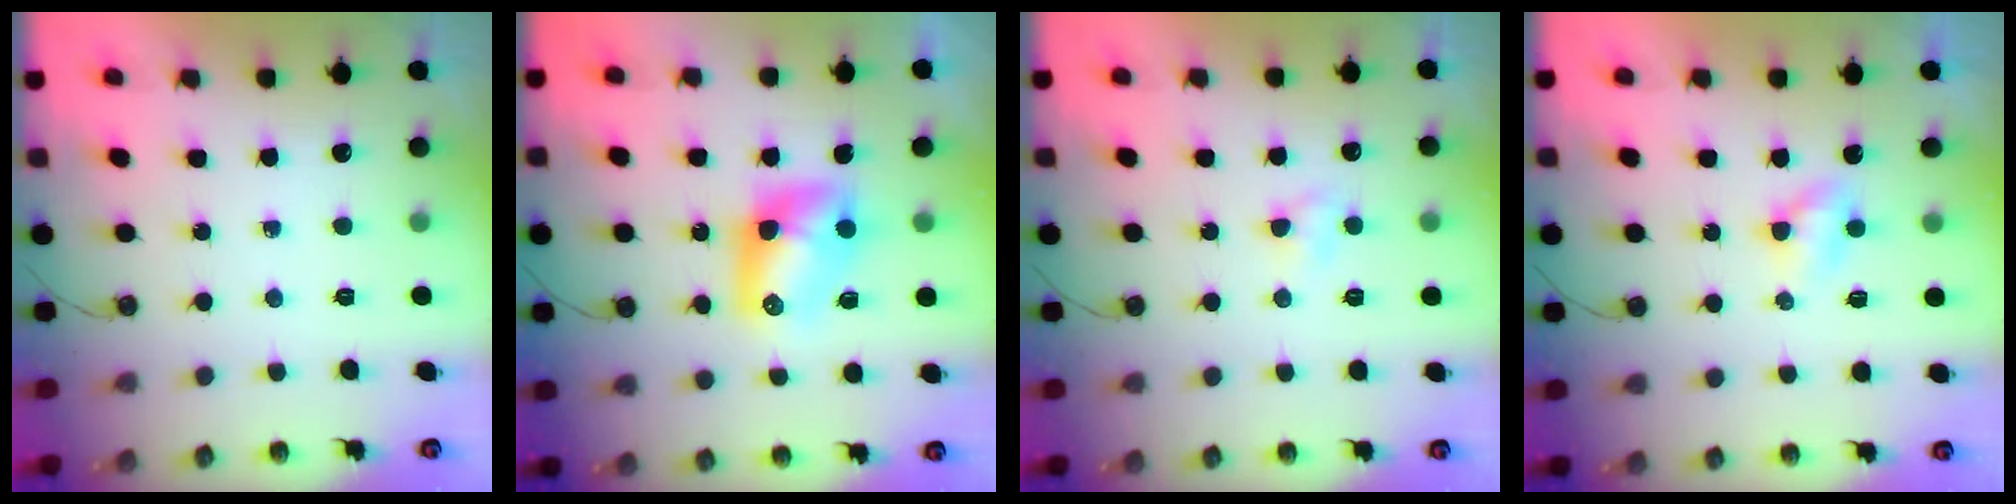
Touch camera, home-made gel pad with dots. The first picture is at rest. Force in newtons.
{"total": 8.8, "press": 8.8, "slide": 0.8}
{"total": 3.2, "press": 3.2, "slide": 0.4}
{"total": 3.0, "press": 3.0, "slide": 0.3}